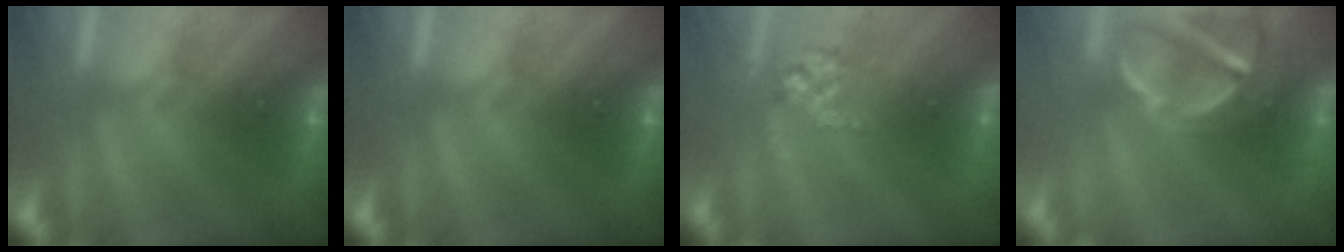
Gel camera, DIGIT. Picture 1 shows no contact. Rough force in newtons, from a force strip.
{"total": 0.0}
{"total": 2.8}
{"total": 3.8}